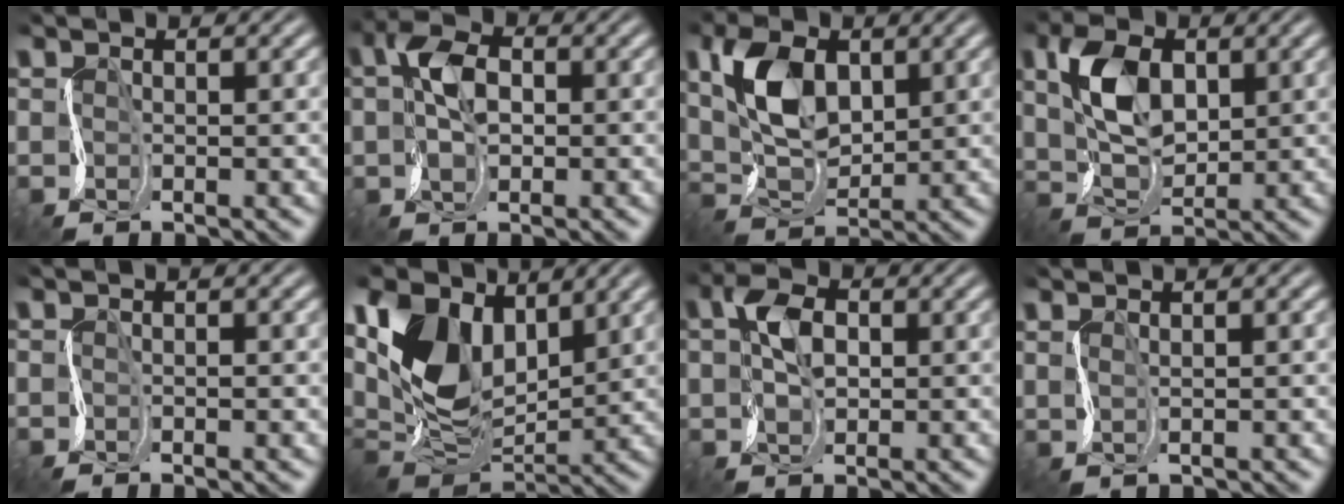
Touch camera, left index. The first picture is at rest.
{"total": 4.2, "force": [0.4, 2.5, 3.3], "torque": [-0.065, 0.013, -0.005]}
{"total": 6.0, "force": [2.2, 3.4, 4.4], "torque": [-0.094, 0.010, 0.036]}
{"total": 5.4, "force": [1.9, 3.1, 4.0], "torque": [-0.089, 0.010, 0.032]}
{"total": 1.3, "force": [-0.5, 0.2, 1.2], "torque": [-0.014, -0.004, -0.008]}
{"total": 8.6, "force": [3.4, 5.4, 5.7], "torque": [-0.137, -0.001, 0.060]}
{"total": 3.4, "force": [0.8, 2.2, 2.5], "torque": [-0.052, 0.012, 0.006]}
{"total": 1.2, "force": [0.8, 0.3, 0.9], "torque": [-0.016, 0.006, 0.006]}